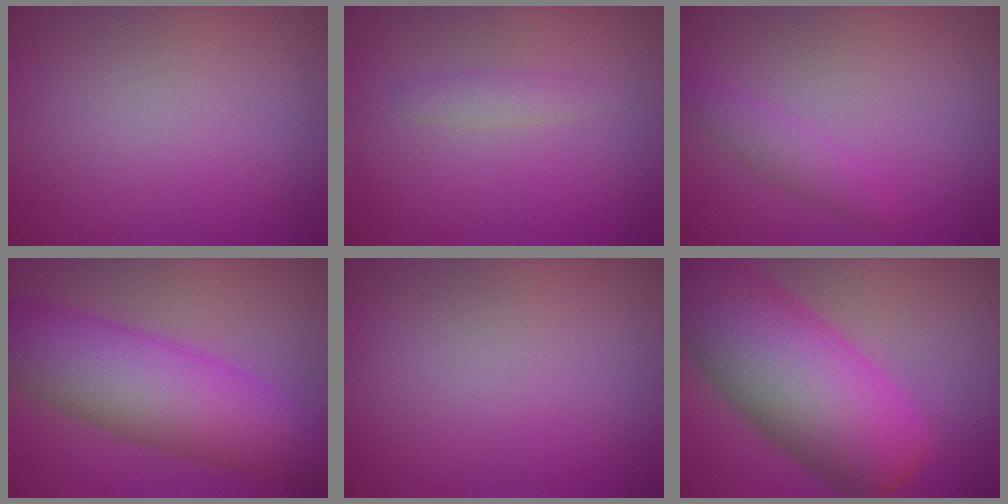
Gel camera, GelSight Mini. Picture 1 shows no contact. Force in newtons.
{"total": 1.3, "press": 1.3, "slide": 0.1}
{"total": 1.9, "press": 1.9, "slide": 0.1}
{"total": 9.6, "press": 9.6, "slide": 0.0}
{"total": 0.0}
{"total": 13.9, "press": 13.8, "slide": 0.7}